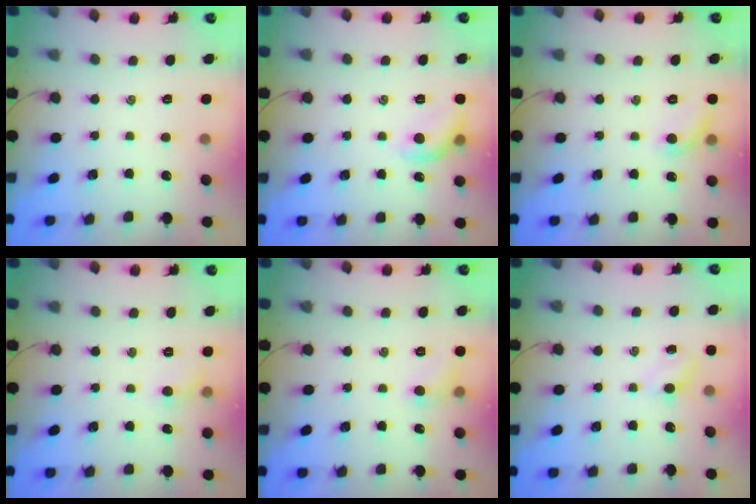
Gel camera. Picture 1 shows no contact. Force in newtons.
{"total": 9.4, "press": 9.4, "slide": 0.2}
{"total": 6.3, "press": 6.2, "slide": 1.2}
{"total": 4.5, "press": 4.3, "slide": 1.5}
{"total": 5.7, "press": 5.5, "slide": 1.5}
{"total": 2.9, "press": 2.8, "slide": 0.9}